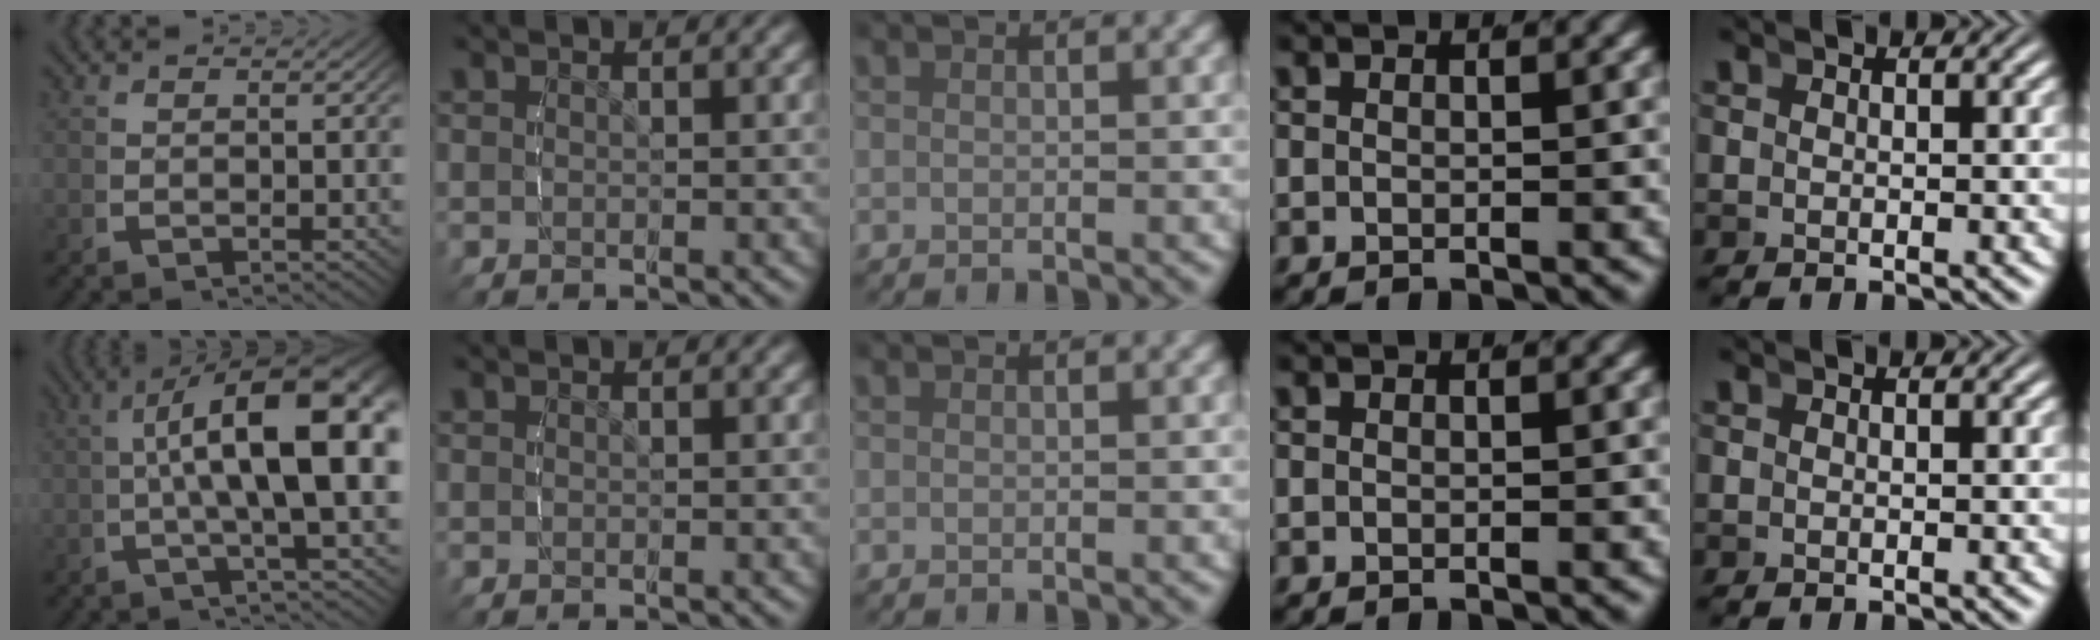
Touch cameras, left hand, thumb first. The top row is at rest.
{"thumb": {"total": 14.9, "force": [1.8, 6.2, 13.4], "torque": [-0.189, 0.002, 0.017]}}